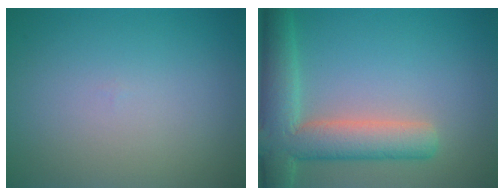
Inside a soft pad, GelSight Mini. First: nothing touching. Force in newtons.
{"total": 7.3, "press": 7.2, "slide": 0.8}